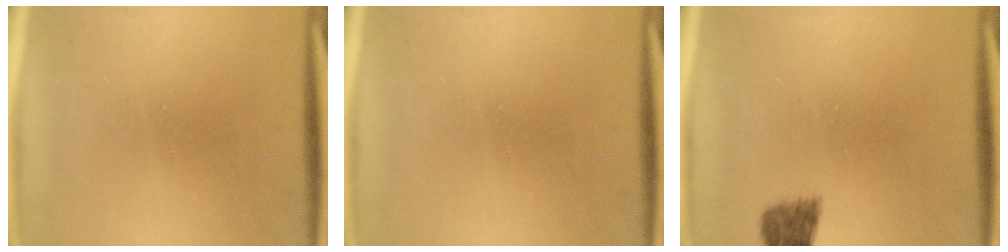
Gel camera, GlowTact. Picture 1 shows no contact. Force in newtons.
{"total": 0.0}
{"total": 2.3}